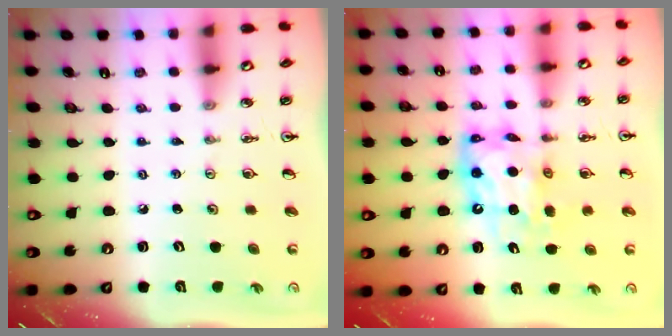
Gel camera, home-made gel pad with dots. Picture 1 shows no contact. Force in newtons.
{"total": 10.6, "press": 10.6, "slide": 1.0}